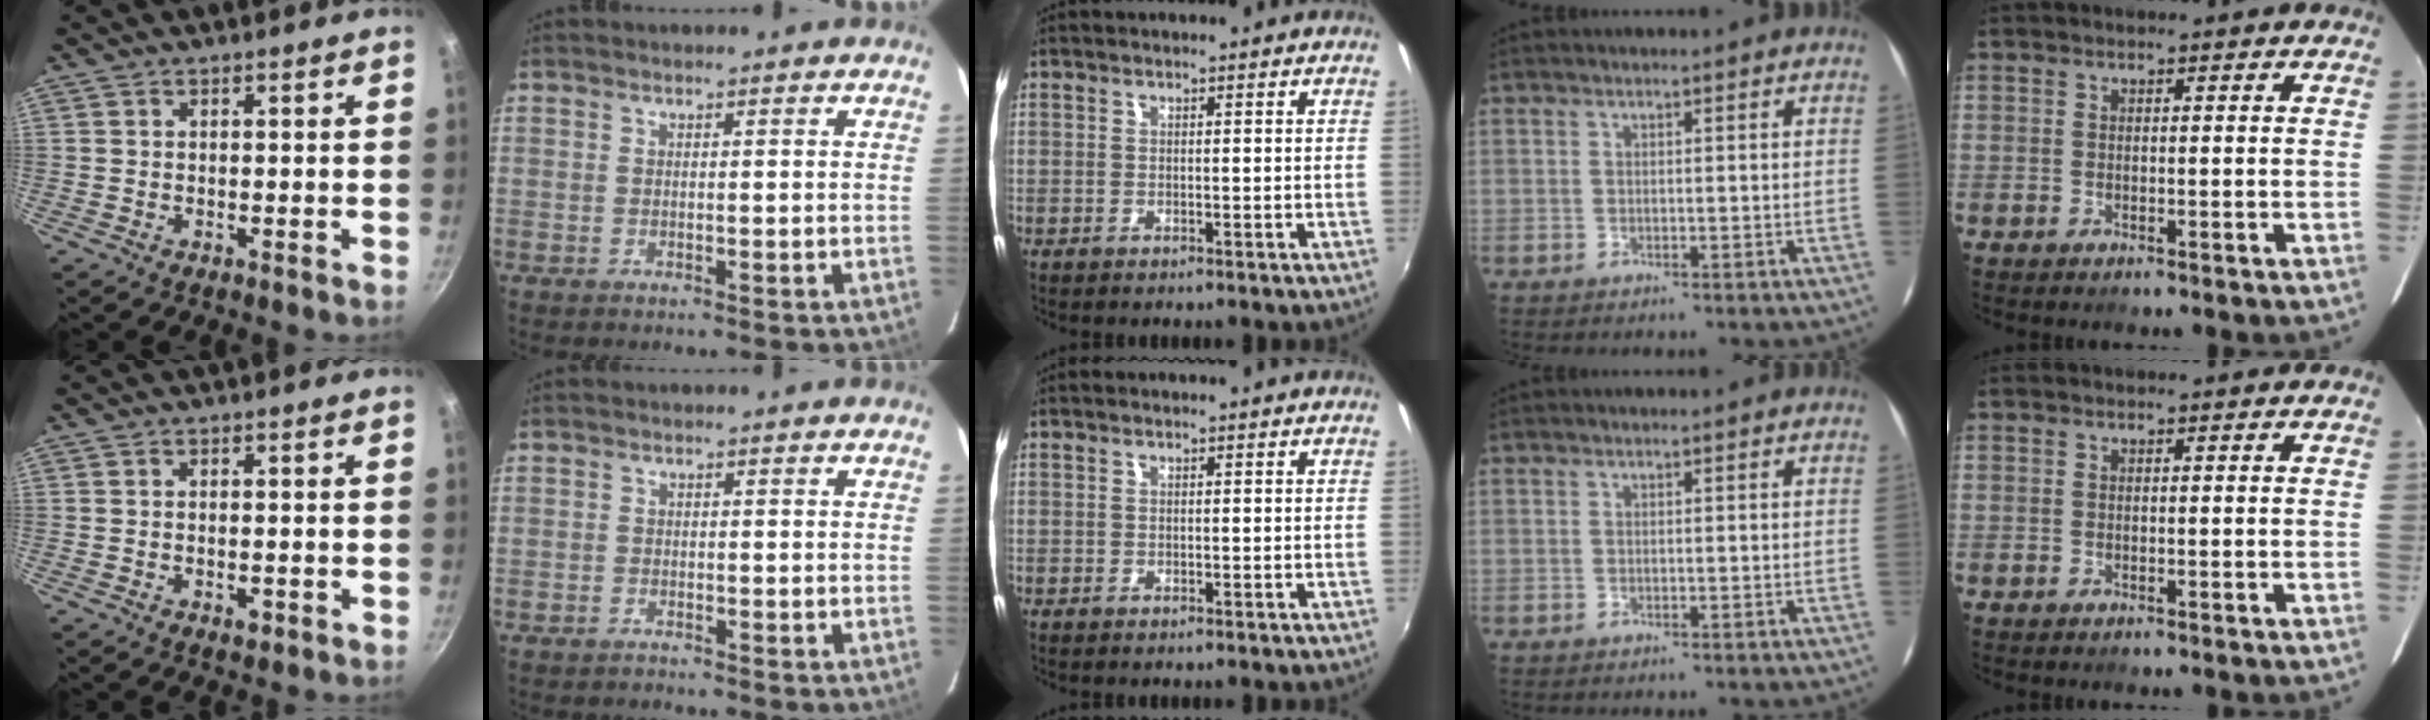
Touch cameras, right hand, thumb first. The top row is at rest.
{"thumb": {"total": 1.9, "force": [-0.7, 1.0, 1.4], "torque": [-0.022, 0.000, -0.010]}, "index": {"total": 0.9, "force": [-0.8, 0.3, -0.2], "torque": [0.002, 0.004, -0.016]}}